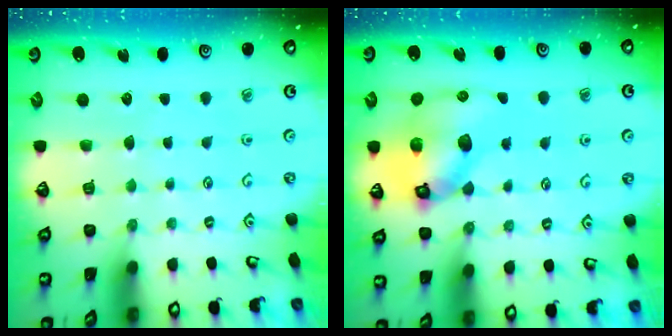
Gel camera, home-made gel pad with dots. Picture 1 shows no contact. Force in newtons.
{"total": 15.5, "press": 15.3, "slide": 2.2}